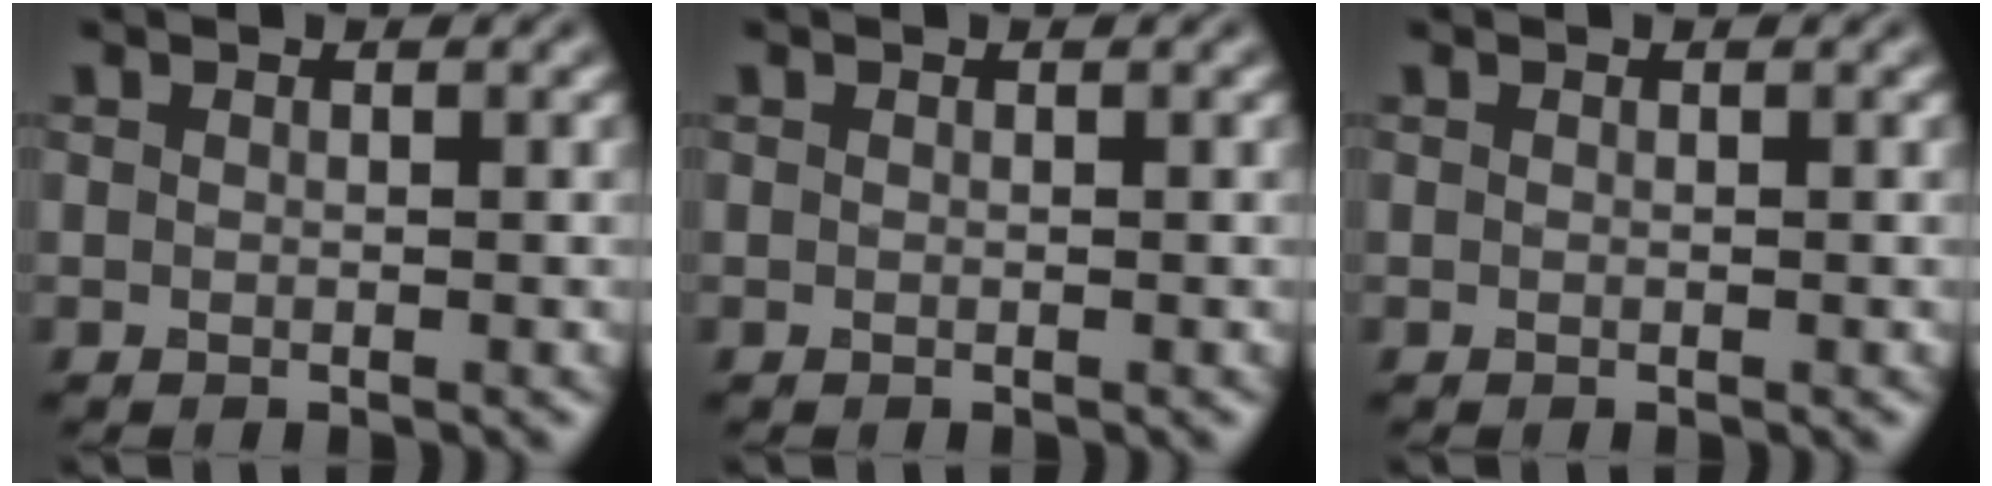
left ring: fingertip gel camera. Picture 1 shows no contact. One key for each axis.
{"total": 0.0}
{"total": 0.0}